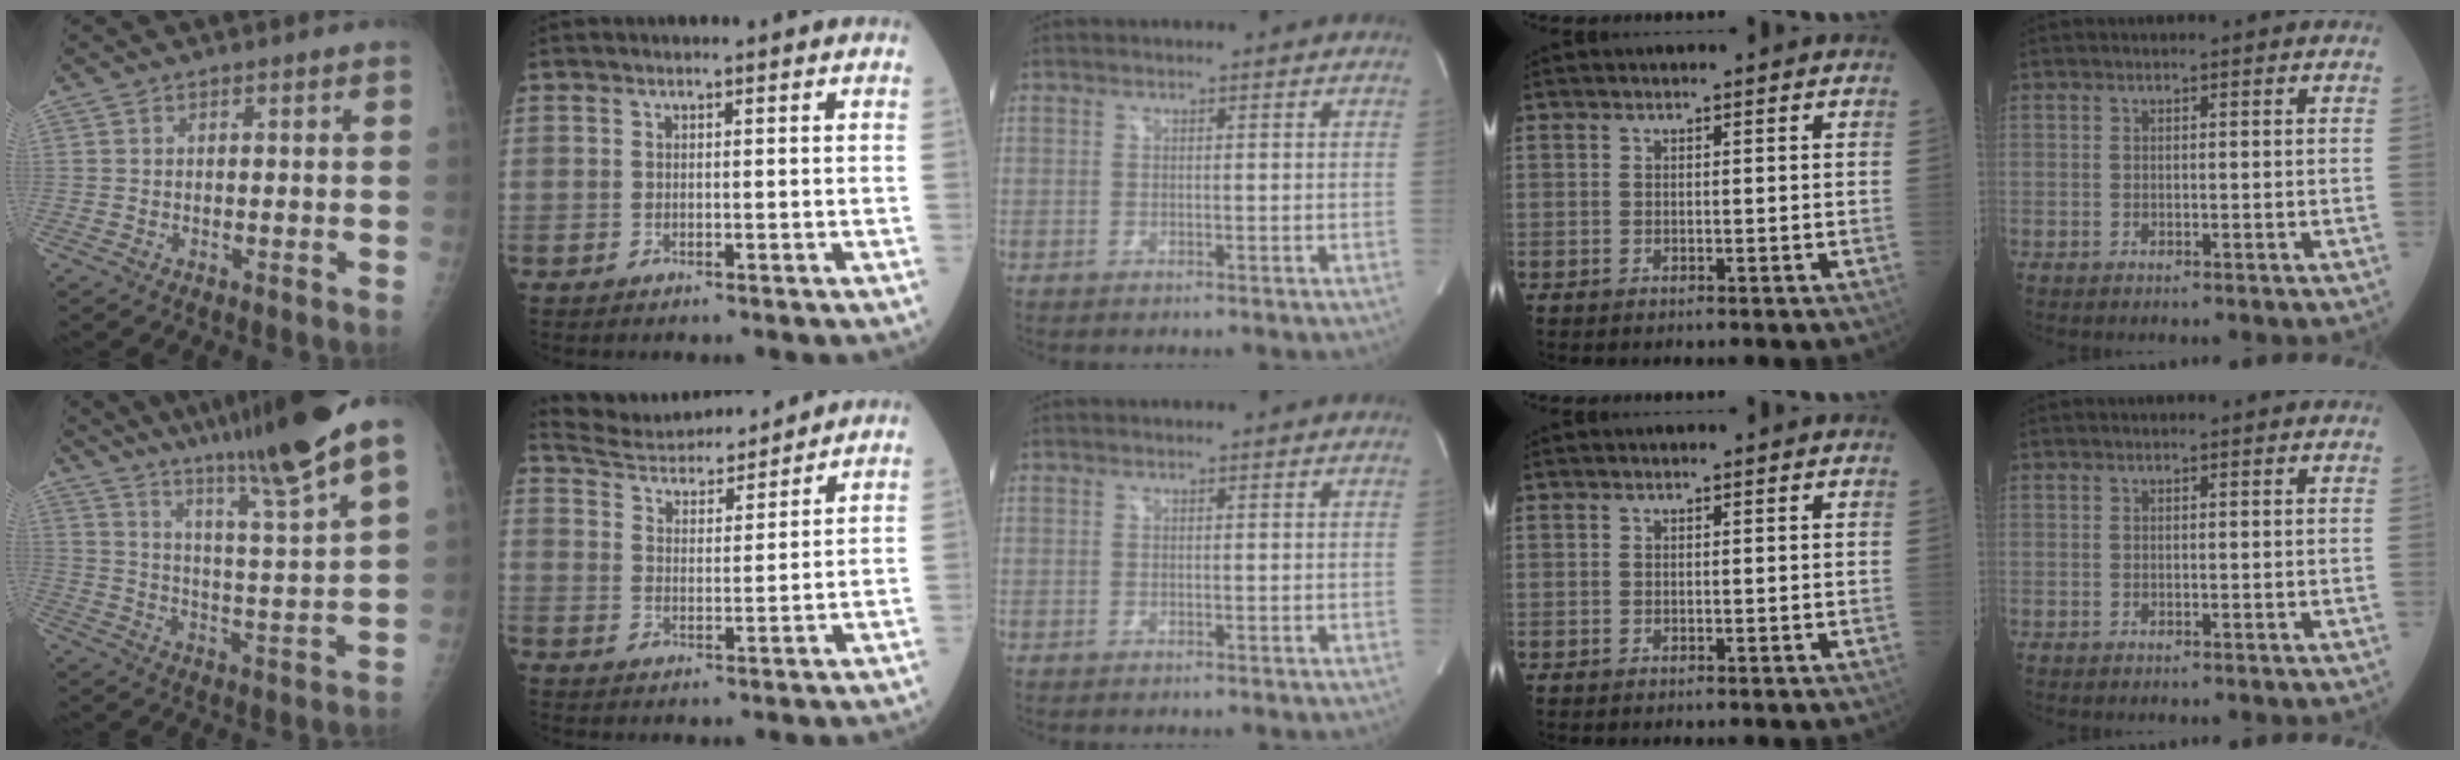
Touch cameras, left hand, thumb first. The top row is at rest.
{"thumb": {"total": 19.8, "force": [14.1, 0.3, 13.8], "torque": [-0.208, -0.062, 0.216]}, "index": {"total": 12.8, "force": [12.3, 2.0, 2.7], "torque": [-0.049, 0.014, 0.199]}}